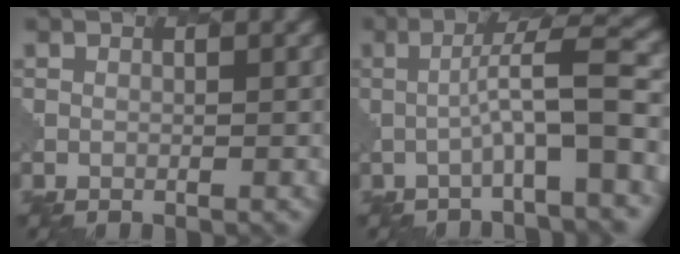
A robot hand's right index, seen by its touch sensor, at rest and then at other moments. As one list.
[{"total": 5.9, "force": [-1.1, 0.6, 5.7], "torque": [-0.085, 0.025, -0.029]}]